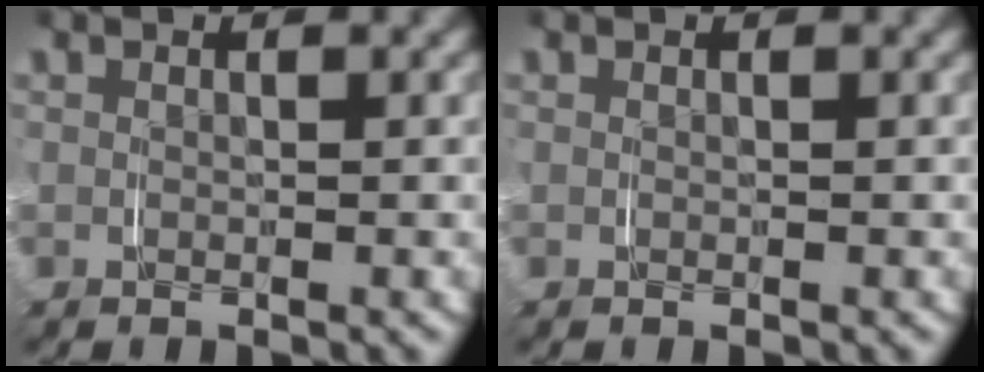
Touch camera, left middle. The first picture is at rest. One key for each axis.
{"total": 0.0}